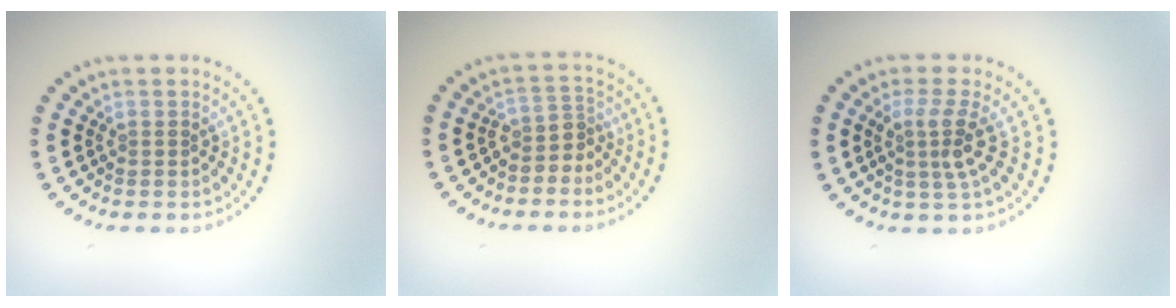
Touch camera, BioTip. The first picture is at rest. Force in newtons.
{"total": 2.2, "press": 1.6, "slide": 1.5}
{"total": 2.8, "press": 2.0, "slide": 2.0}